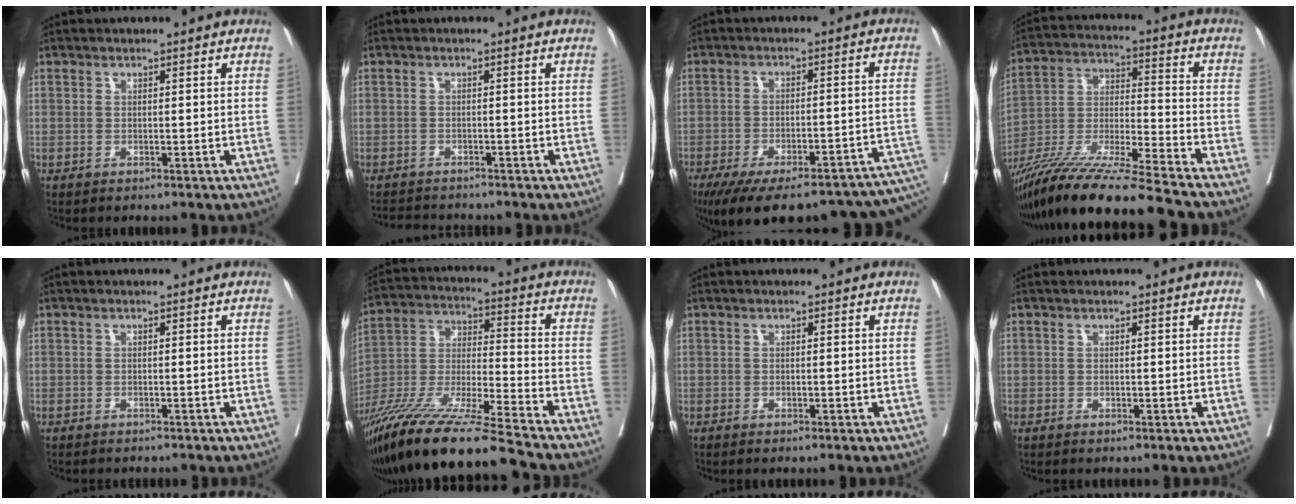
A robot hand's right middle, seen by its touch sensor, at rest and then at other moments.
{"total": 2.4, "force": [-2.3, 0.8, 0.2], "torque": [-0.001, -0.006, -0.037]}
{"total": 24.6, "force": [-16.5, 6.7, 17.0], "torque": [-0.206, 0.002, -0.214]}
{"total": 19.7, "force": [-16.7, -1.0, 10.4], "torque": [-0.220, -0.039, -0.306]}
{"total": 3.2, "force": [-2.9, 0.6, 1.2], "torque": [-0.018, -0.004, -0.035]}
{"total": 21.6, "force": [-17.5, -0.5, 12.6], "torque": [-0.270, -0.051, -0.328]}
{"total": 1.1, "force": [-0.9, 0.3, 0.6], "torque": [-0.011, -0.003, -0.011]}
{"total": 0.0}